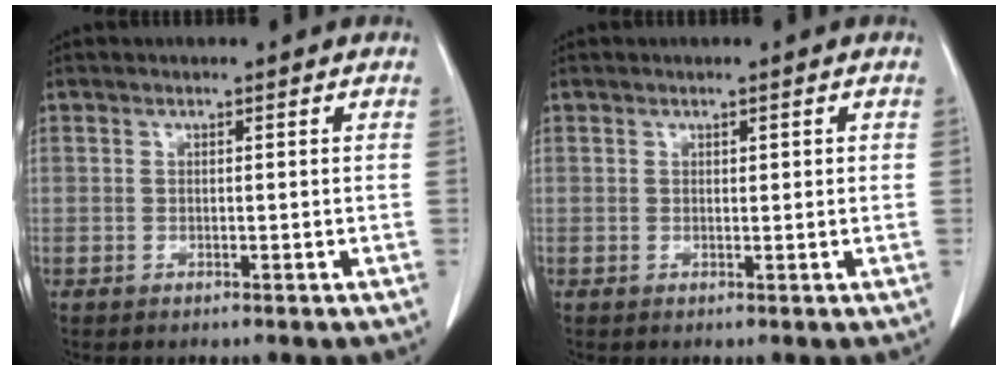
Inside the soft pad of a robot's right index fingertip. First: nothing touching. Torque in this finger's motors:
{"motor_torque": [-0.08, 0.08, -0.10, -0.01]}